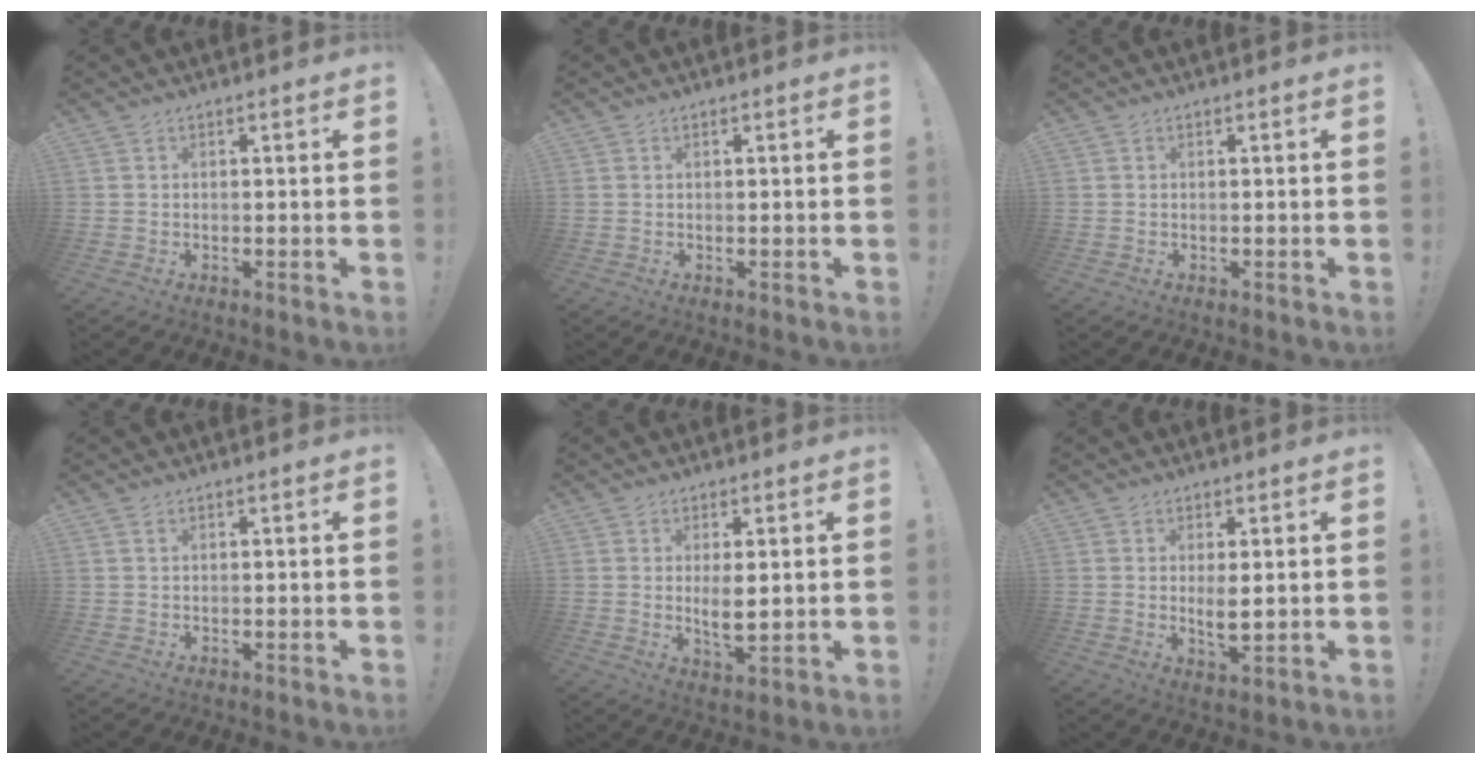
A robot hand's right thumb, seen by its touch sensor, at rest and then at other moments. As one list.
[{"total": 0.0}, {"total": 0.0}, {"total": 0.8, "force": [0.4, 0.3, 0.5], "torque": [-0.015, 0.003, 0.009]}, {"total": 5.6, "force": [1.1, 2.3, 5.0], "torque": [-0.071, -0.015, 0.015]}, {"total": 4.6, "force": [0.9, 1.6, 4.2], "torque": [-0.063, -0.014, 0.011]}]